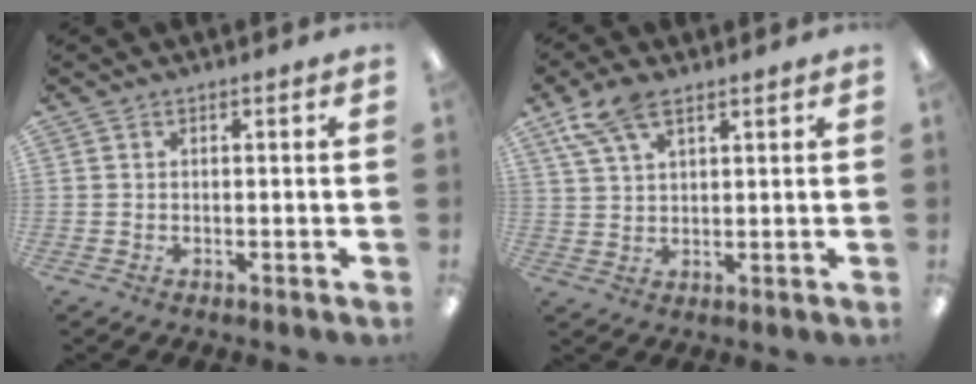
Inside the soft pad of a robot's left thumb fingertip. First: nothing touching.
{"total": 8.4, "force": [5.4, 3.8, 5.2], "torque": [-0.110, -0.009, 0.104]}